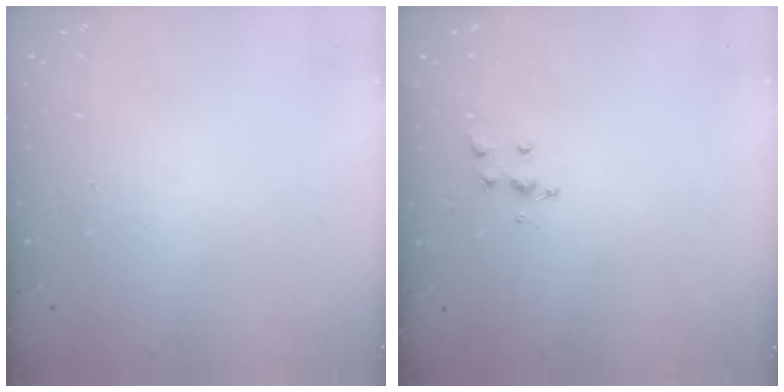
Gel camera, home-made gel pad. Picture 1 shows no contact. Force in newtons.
{"total": 6.1, "press": 6.1, "slide": 0.5}